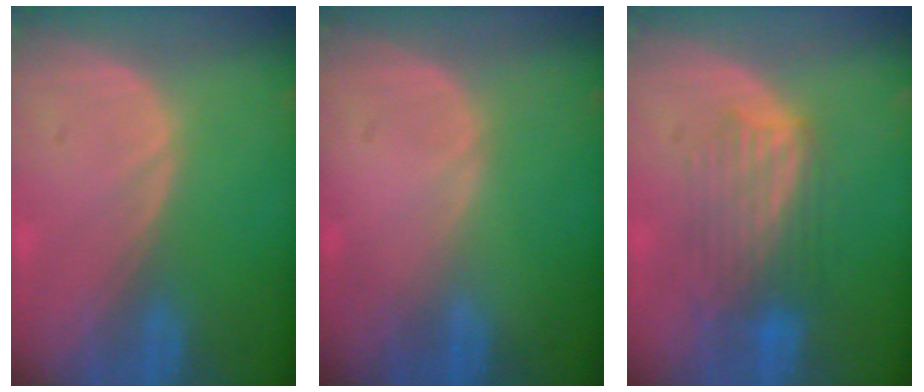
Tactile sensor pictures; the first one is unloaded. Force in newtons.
{"total": 0.0}
{"total": 6.1, "press": 6.1, "slide": 0.6}